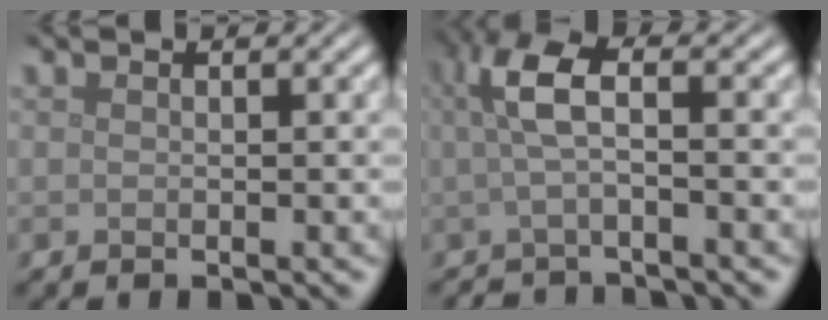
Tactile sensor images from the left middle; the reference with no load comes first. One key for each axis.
{"total": 3.8, "fx": -0.4, "fy": 1.2, "fz": 3.6, "tx": -0.068, "ty": 0.000, "tz": -0.014}